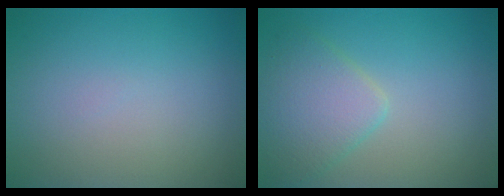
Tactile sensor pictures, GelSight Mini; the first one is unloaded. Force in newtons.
{"total": 4.0, "press": 4.0, "slide": 0.2}